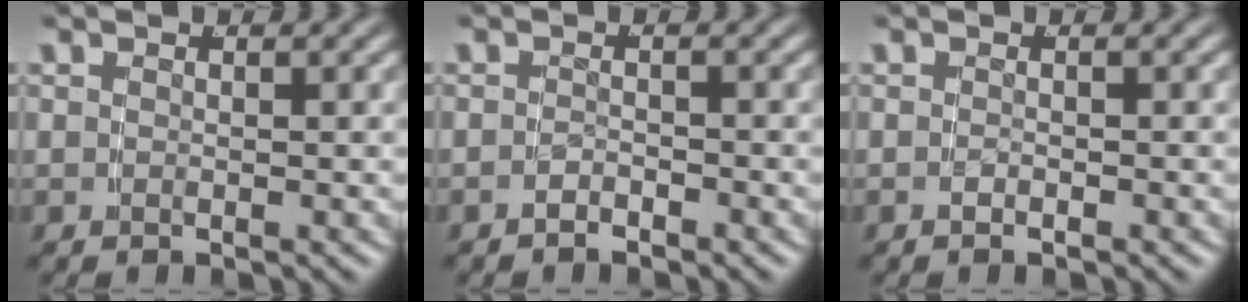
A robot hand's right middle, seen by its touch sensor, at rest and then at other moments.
{"total": 1.2, "force": [-1.2, 0.0, 0.1], "torque": [-0.003, -0.001, -0.020]}
{"total": 0.7, "force": [-0.6, -0.4, 0.1], "torque": [-0.006, -0.002, -0.009]}